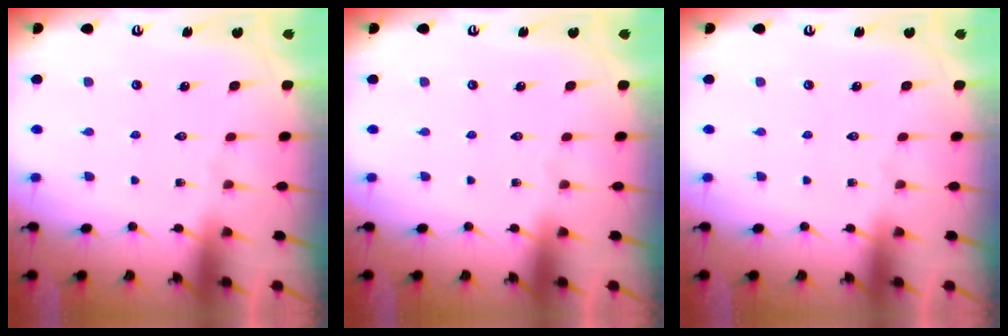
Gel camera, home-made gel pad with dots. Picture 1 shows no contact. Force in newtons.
{"total": 0.0}
{"total": 0.0}